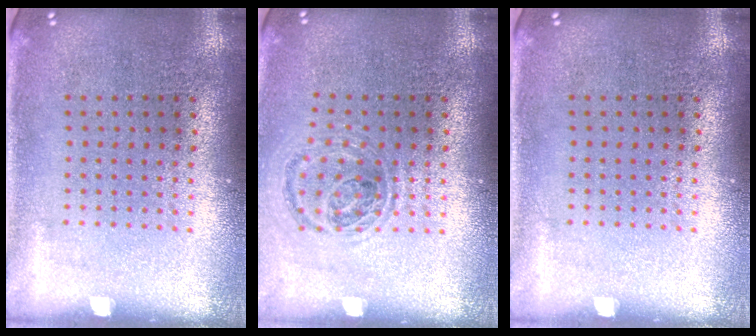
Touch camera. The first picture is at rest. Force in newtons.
{"total": 0.9, "press": 0.9, "slide": 0.2}
{"total": 0.0}